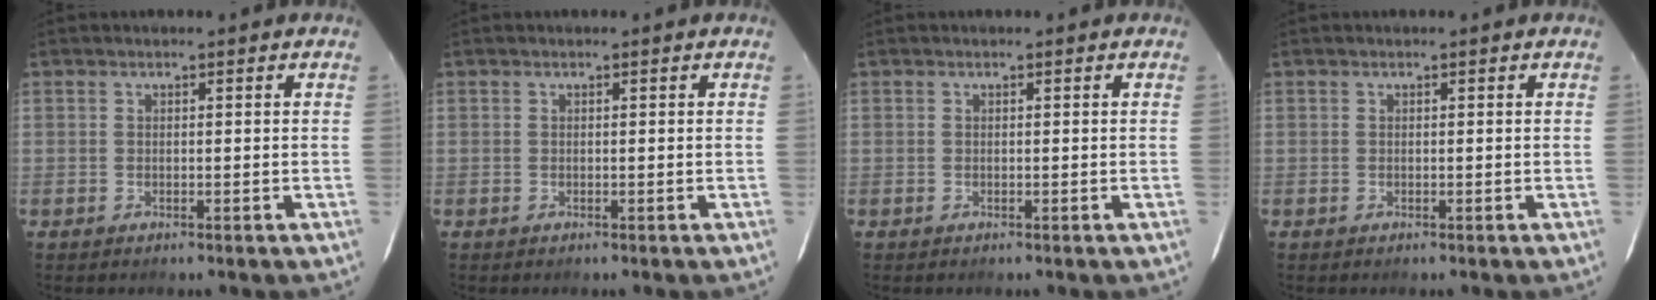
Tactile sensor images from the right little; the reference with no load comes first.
{"total": 0.0}
{"total": 0.0}
{"total": 0.0}